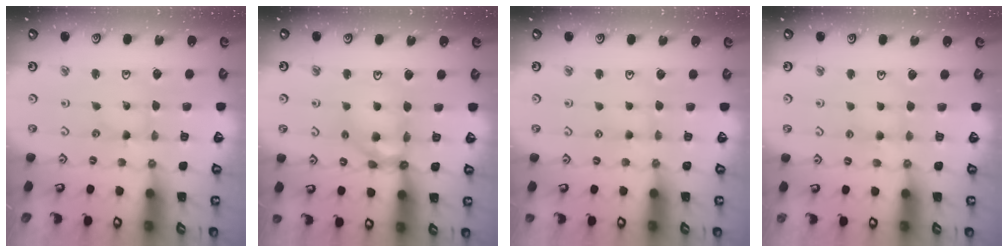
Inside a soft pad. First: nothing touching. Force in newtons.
{"total": 10.8, "press": 10.6, "slide": 1.5}
{"total": 2.5, "press": 2.5, "slide": 0.4}
{"total": 4.1, "press": 4.1, "slide": 0.5}